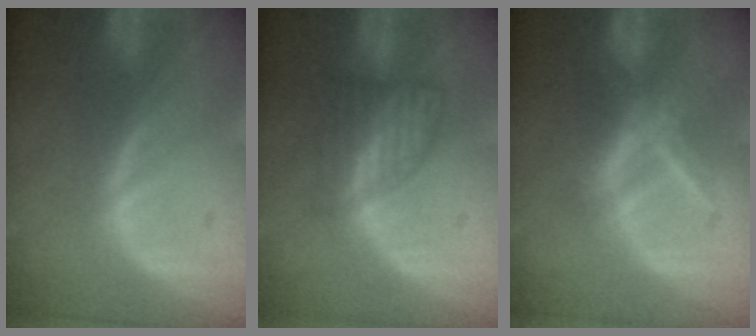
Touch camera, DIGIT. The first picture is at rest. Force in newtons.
{"total": 6.2, "press": 5.6, "slide": 2.7}
{"total": 5.5, "press": 5.5, "slide": 0.7}